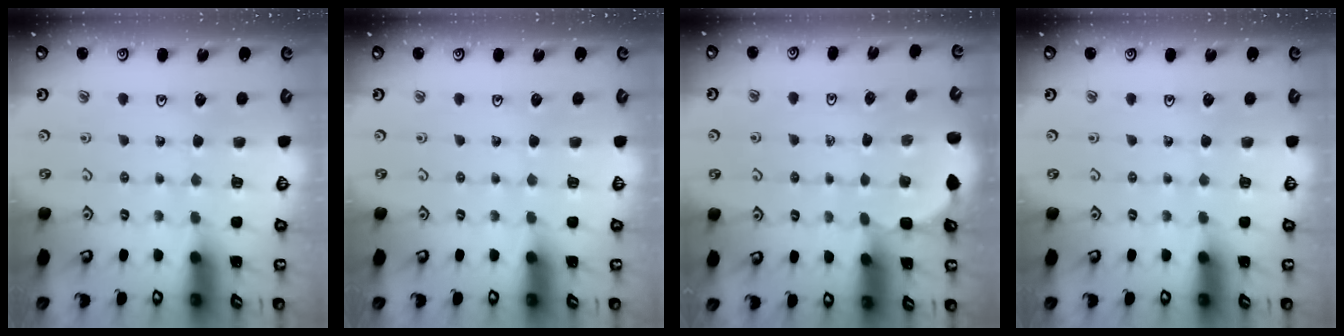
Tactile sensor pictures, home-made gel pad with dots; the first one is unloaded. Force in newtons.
{"total": 0.0}
{"total": 2.5, "press": 2.2, "slide": 1.2}
{"total": 0.0}